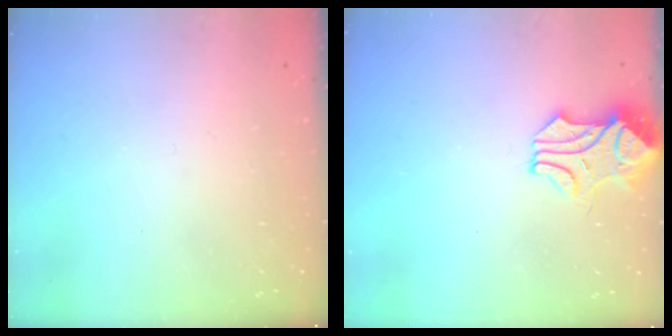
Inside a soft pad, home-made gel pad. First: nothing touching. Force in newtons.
{"total": 1.0, "press": 0.5, "slide": 0.8}